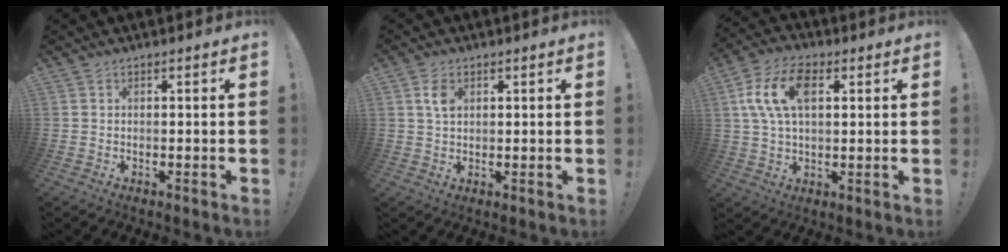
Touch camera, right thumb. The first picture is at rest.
{"total": 4.1, "force": [1.4, 2.6, 2.9], "torque": [-0.052, 0.003, 0.025]}
{"total": 13.9, "force": [4.1, 8.3, 10.4], "torque": [-0.192, 0.003, 0.073]}